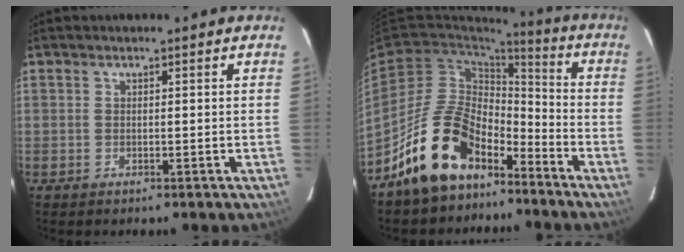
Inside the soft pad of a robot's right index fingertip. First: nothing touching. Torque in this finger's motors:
{"motor_torque": [0.77, -0.72, 1.05, 0.21]}